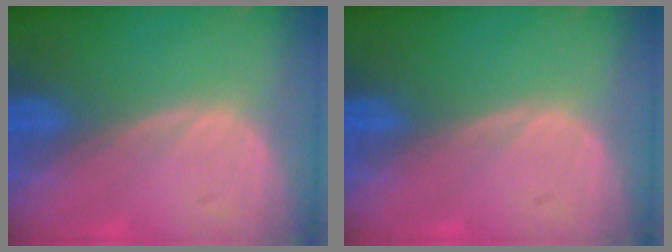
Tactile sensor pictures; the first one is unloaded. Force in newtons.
{"total": 0.0}